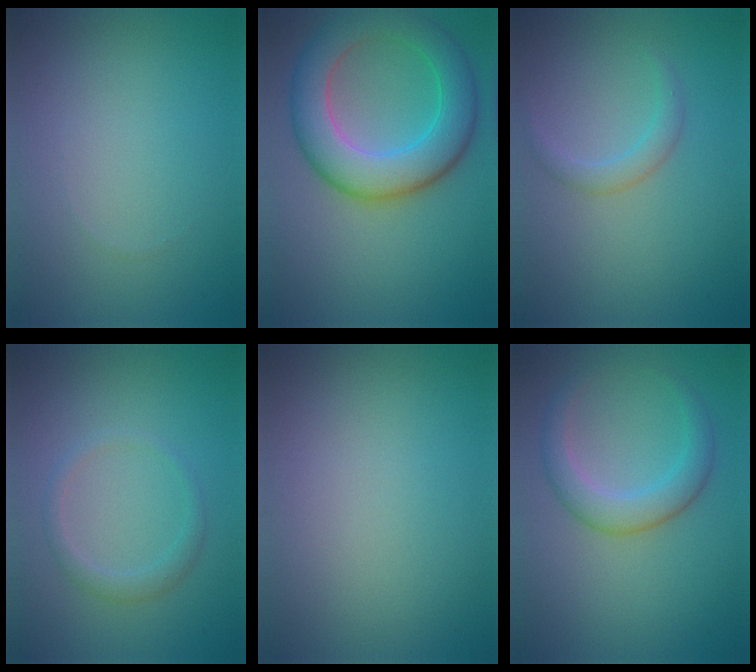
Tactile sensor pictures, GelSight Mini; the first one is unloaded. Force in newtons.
{"total": 8.2, "press": 8.2, "slide": 0.1}
{"total": 1.6, "press": 1.6, "slide": 0.1}
{"total": 1.6, "press": 1.6, "slide": 0.1}
{"total": 0.0}
{"total": 3.5, "press": 3.5, "slide": 0.2}